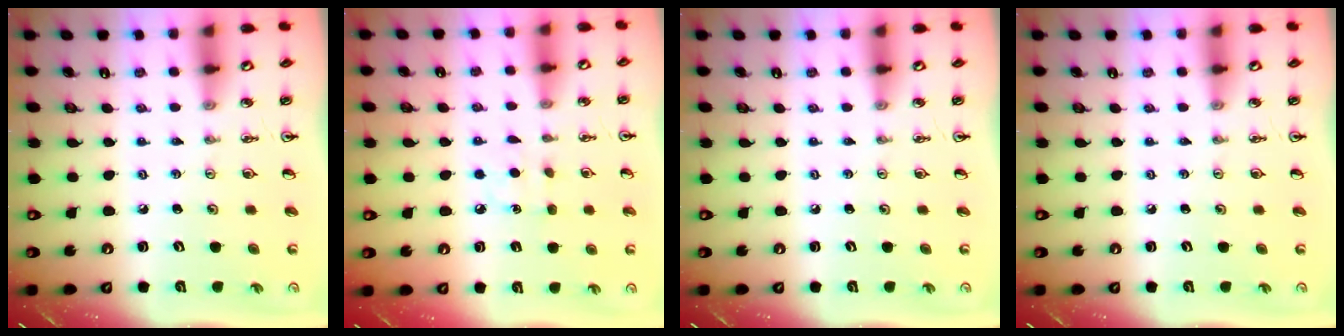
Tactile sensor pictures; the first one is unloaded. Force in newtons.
{"total": 6.1, "press": 6.1, "slide": 0.6}
{"total": 0.0}
{"total": 0.0}